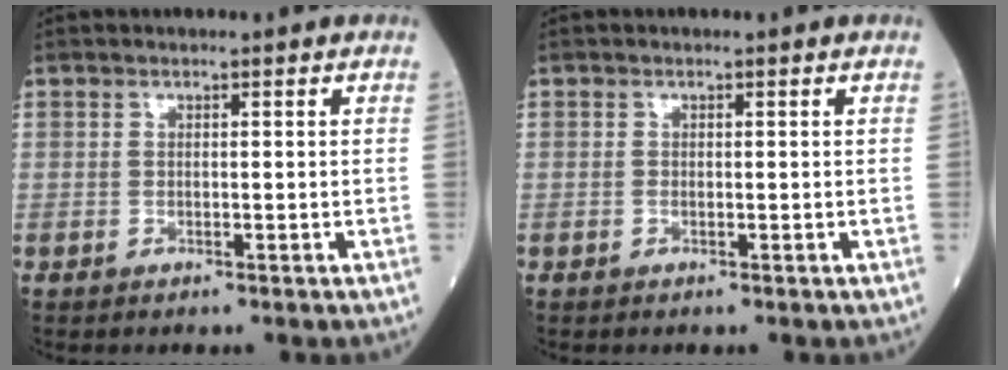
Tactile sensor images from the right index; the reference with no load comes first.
{"total": 0.0}